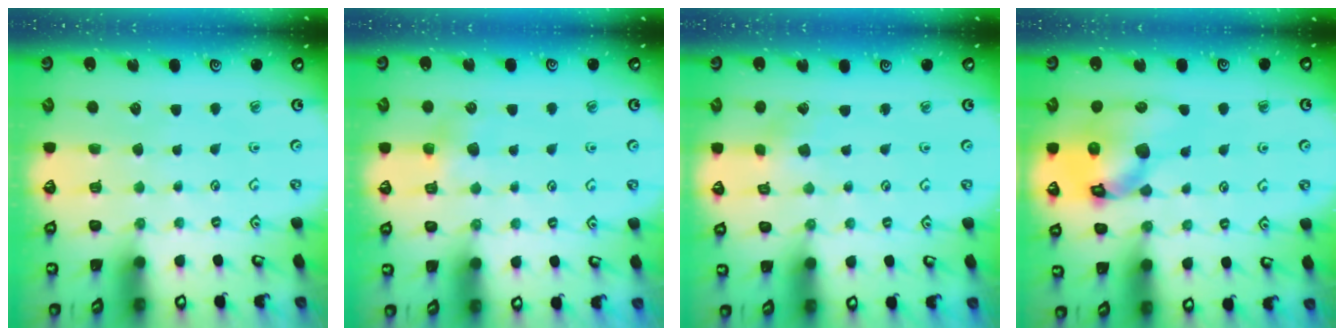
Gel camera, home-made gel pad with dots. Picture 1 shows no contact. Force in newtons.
{"total": 6.1, "press": 6.1, "slide": 0.4}
{"total": 1.5, "press": 1.5, "slide": 0.2}
{"total": 18.7, "press": 18.5, "slide": 2.5}